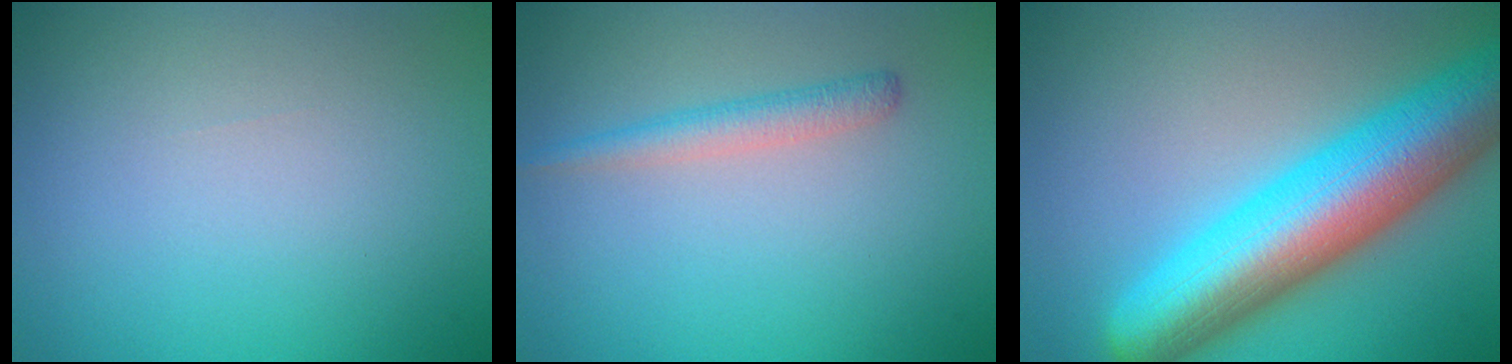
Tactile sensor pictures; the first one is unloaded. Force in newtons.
{"total": 1.9, "press": 1.9, "slide": 0.0}
{"total": 11.9, "press": 11.9, "slide": 0.4}